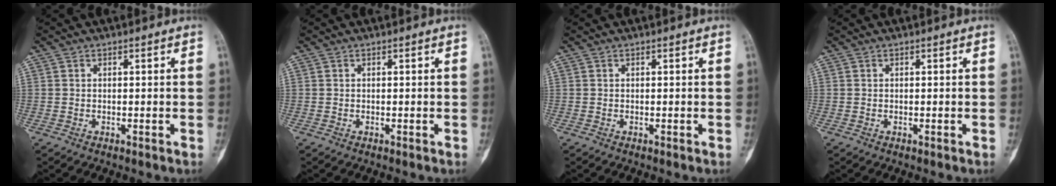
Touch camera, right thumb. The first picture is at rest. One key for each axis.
{"total": 0.0}
{"total": 0.0}
{"total": 0.0}